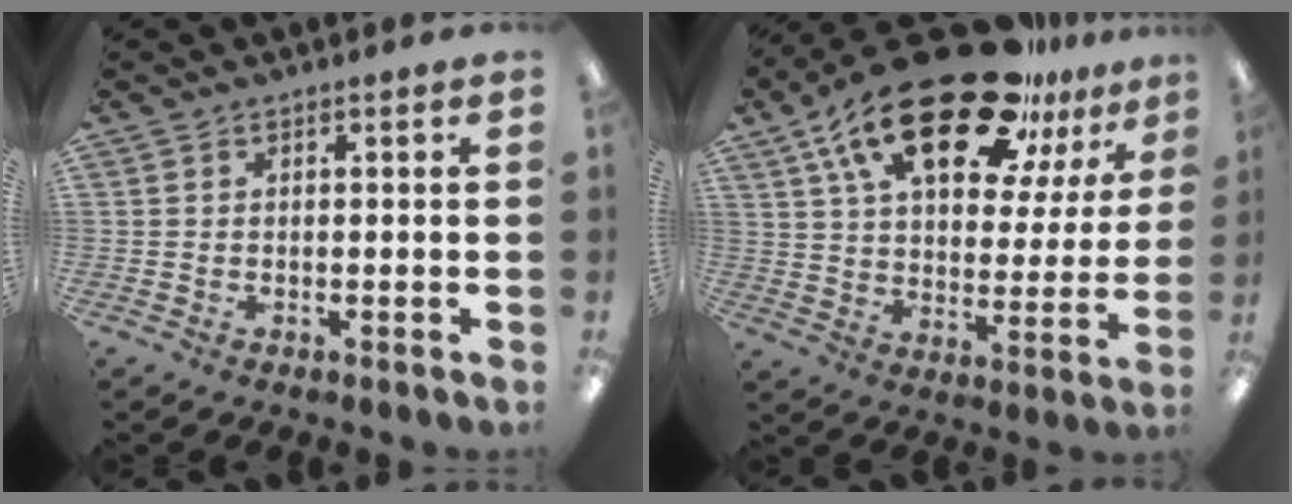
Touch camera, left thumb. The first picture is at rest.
{"total": 25.6, "force": [17.1, 10.4, 16.0], "torque": [-0.275, -0.096, 0.293]}